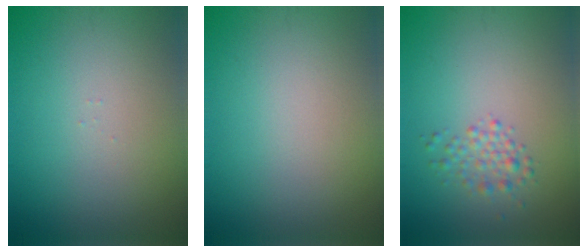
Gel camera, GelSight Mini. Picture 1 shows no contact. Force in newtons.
{"total": 0.0}
{"total": 1.9, "press": 1.9, "slide": 0.0}